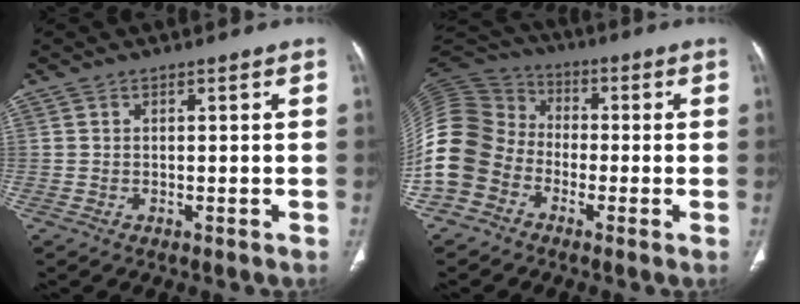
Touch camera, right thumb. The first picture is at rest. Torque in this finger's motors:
{"motor_torque": [0.20, 0.43, 1.47, -0.58, 0.18]}